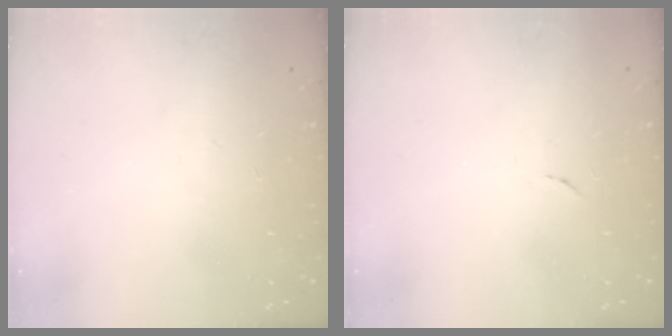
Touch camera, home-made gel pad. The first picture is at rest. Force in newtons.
{"total": 4.2, "press": 4.2, "slide": 0.3}